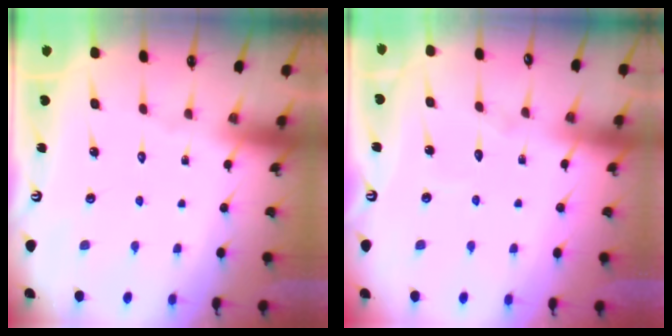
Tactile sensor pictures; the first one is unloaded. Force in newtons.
{"total": 5.4, "press": 5.4, "slide": 0.4}